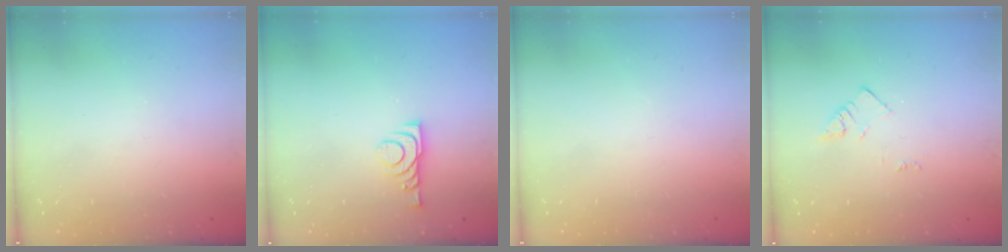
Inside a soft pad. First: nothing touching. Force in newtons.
{"total": 6.7, "press": 6.7, "slide": 0.7}
{"total": 1.6, "press": 1.6, "slide": 0.1}
{"total": 2.4, "press": 2.4, "slide": 0.3}